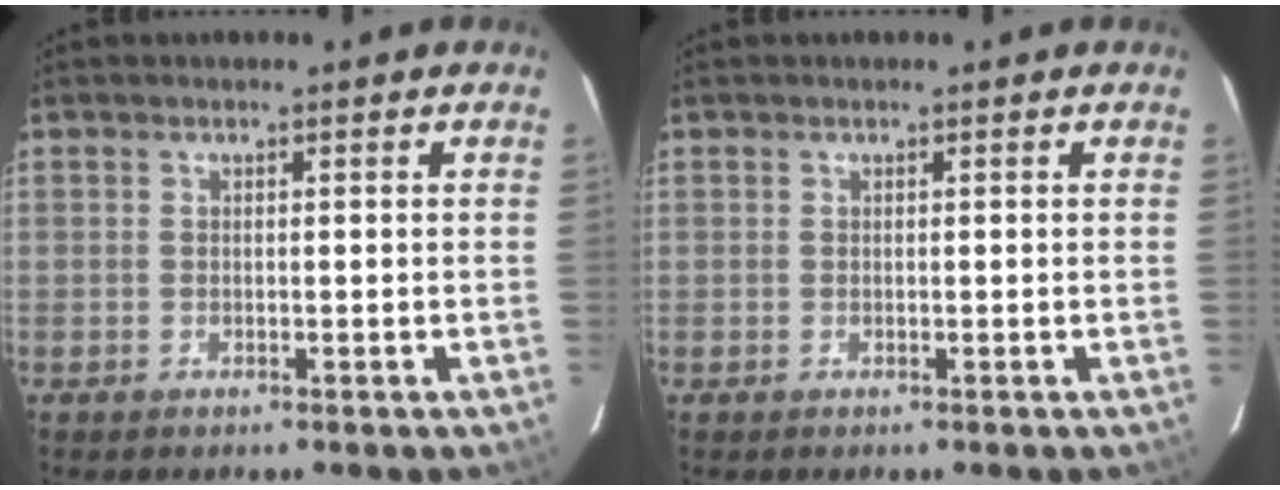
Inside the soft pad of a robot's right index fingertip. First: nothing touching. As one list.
[{"total": 0.0}]